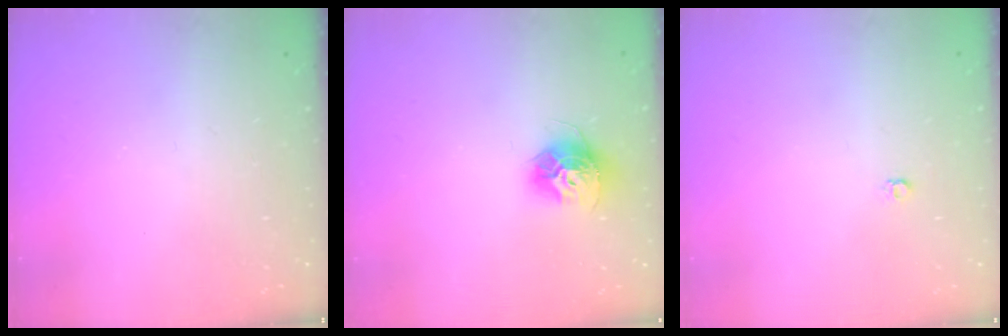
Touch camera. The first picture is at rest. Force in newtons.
{"total": 12.0, "press": 11.9, "slide": 1.1}
{"total": 3.5, "press": 3.4, "slide": 0.3}